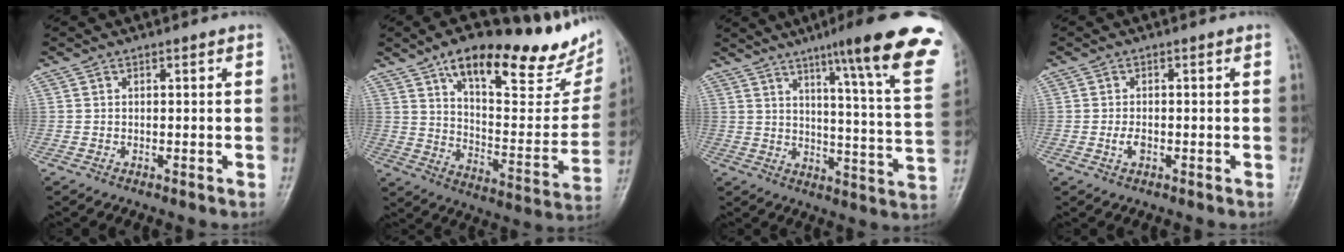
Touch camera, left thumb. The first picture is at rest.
{"total": 27.8, "force": [17.6, 9.7, 19.2], "torque": [-0.232, -0.052, 0.267]}
{"total": 23.2, "force": [14.3, 2.4, 18.1], "torque": [-0.225, -0.063, 0.183]}
{"total": 1.9, "force": [-0.5, 1.1, 1.5], "torque": [-0.029, 0.000, -0.009]}